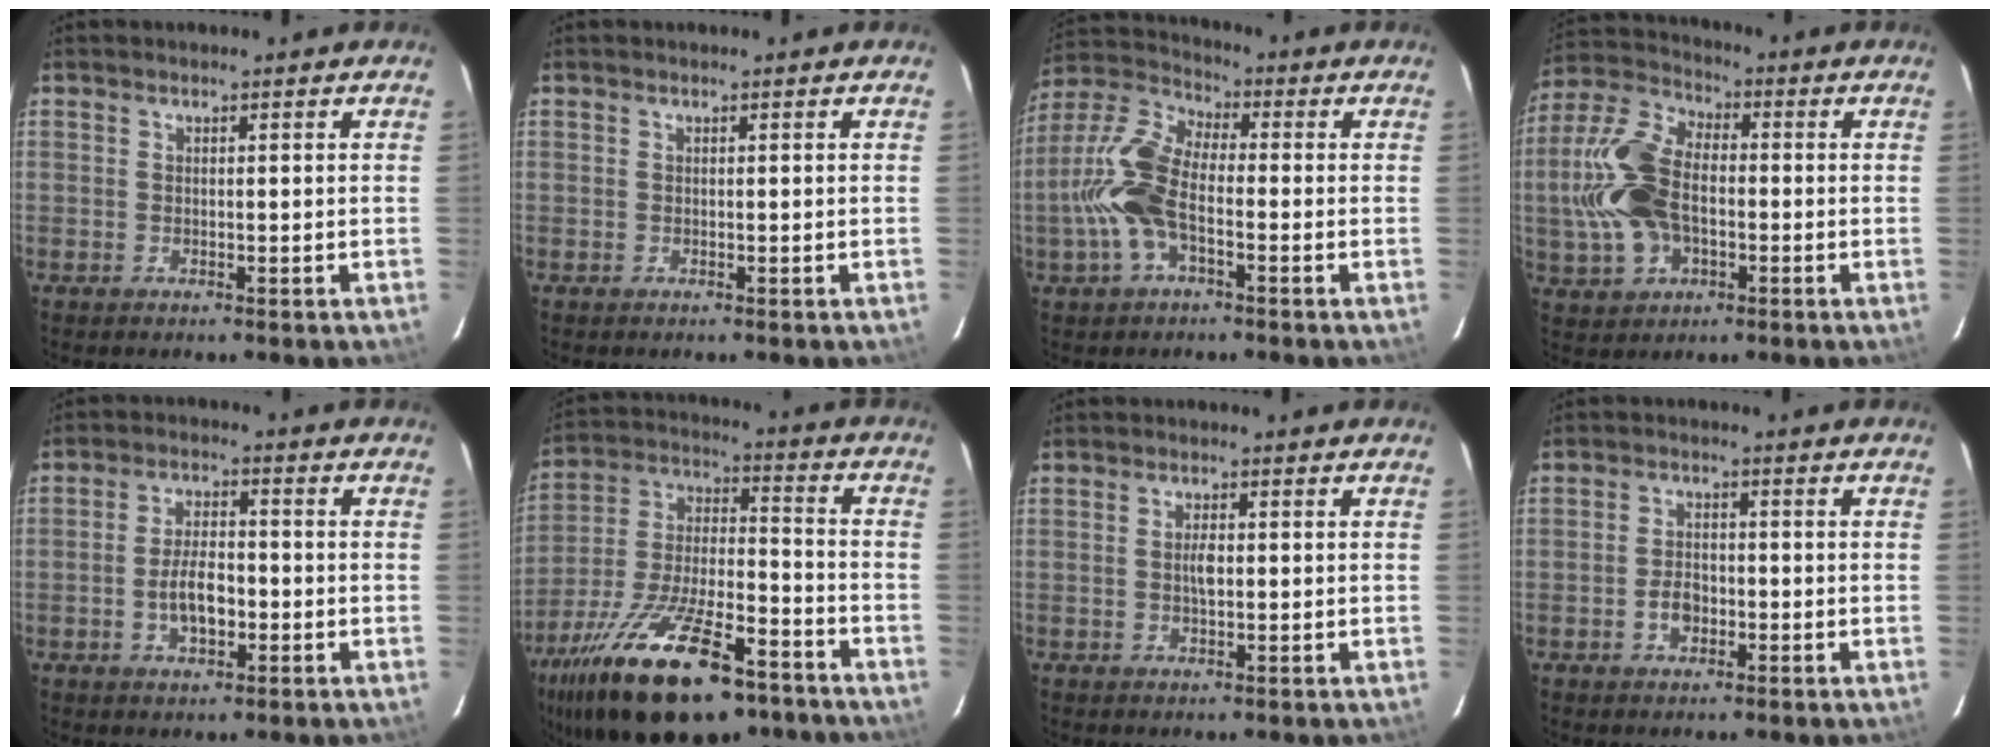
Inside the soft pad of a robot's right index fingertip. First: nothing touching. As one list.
[{"total": 0.0}, {"total": 11.8, "force": [-3.0, 5.3, 10.1], "torque": [-0.227, 0.012, -0.065]}, {"total": 15.2, "force": [-1.9, 9.6, 11.6], "torque": [-0.271, 0.017, -0.033]}, {"total": 6.4, "force": [-1.9, 3.0, 5.3], "torque": [-0.104, 0.003, -0.029]}, {"total": 27.2, "force": [-17.2, 10.5, 18.2], "torque": [-0.346, -0.023, -0.273]}, {"total": 2.2, "force": [-0.1, 0.9, 1.9], "torque": [-0.036, 0.002, -0.002]}, {"total": 3.7, "force": [-1.5, 2.4, 2.3], "torque": [-0.047, 0.004, -0.025]}]